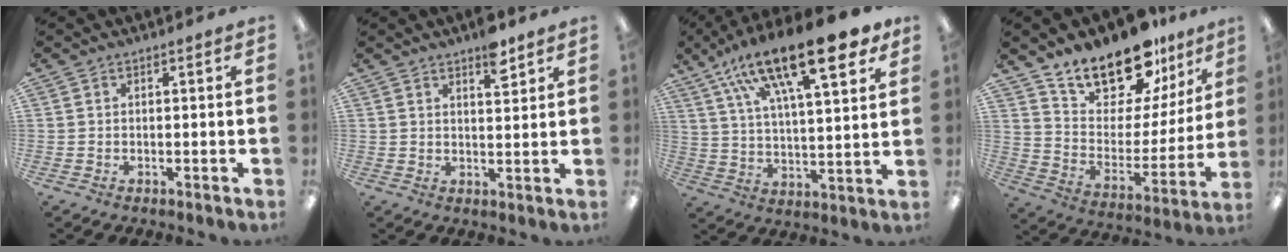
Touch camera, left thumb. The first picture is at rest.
{"total": 5.8, "force": [4.1, 2.0, 3.5], "torque": [-0.038, -0.024, 0.065]}
{"total": 23.0, "force": [14.4, 7.4, 16.2], "torque": [-0.260, -0.070, 0.233]}
{"total": 18.5, "force": [15.5, 7.6, 6.7], "torque": [-0.123, -0.119, 0.276]}